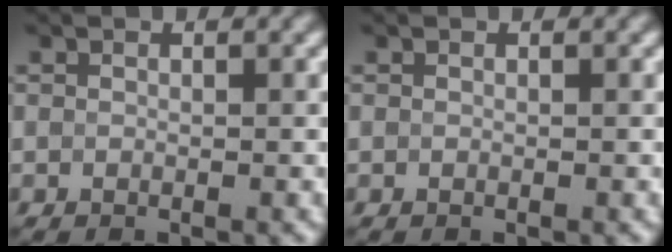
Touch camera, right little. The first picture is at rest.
{"total": 0.0}